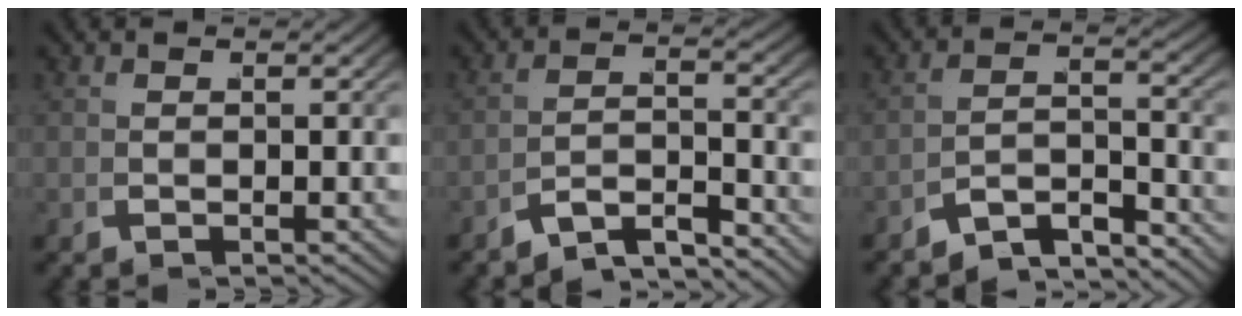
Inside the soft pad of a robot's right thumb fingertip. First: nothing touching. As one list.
[{"total": 5.1, "force": [-3.6, 2.1, 2.9], "torque": [-0.048, -0.015, -0.057]}, {"total": 5.9, "force": [-4.0, 2.6, 3.4], "torque": [-0.057, -0.020, -0.062]}]